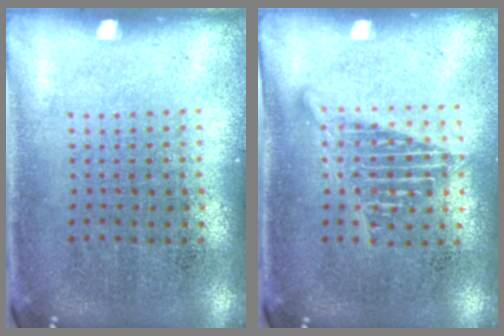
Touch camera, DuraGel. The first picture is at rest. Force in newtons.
{"total": 1.5, "press": 1.3, "slide": 0.8}